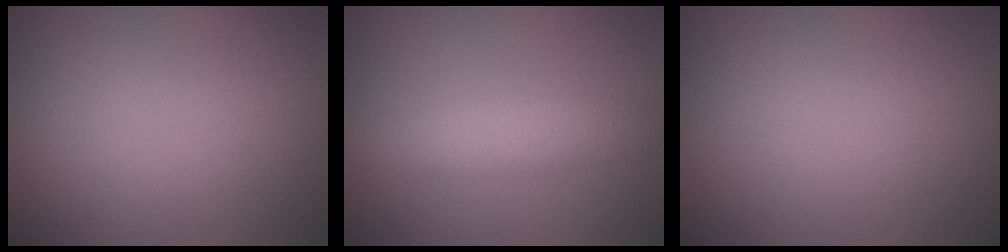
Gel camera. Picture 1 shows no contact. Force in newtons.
{"total": 4.0, "press": 4.0, "slide": 0.0}
{"total": 0.0}